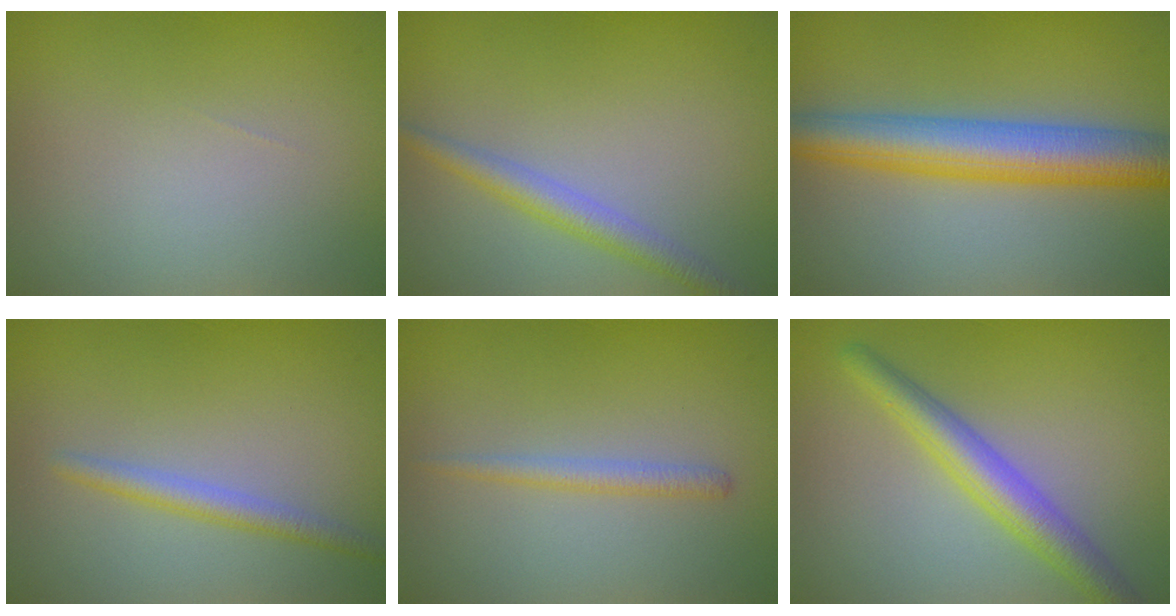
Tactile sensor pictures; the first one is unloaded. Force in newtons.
{"total": 2.7, "press": 2.7, "slide": 0.1}
{"total": 7.1, "press": 7.1, "slide": 0.2}
{"total": 2.1, "press": 2.1, "slide": 0.1}
{"total": 1.5, "press": 1.5, "slide": 0.1}
{"total": 4.5, "press": 4.5, "slide": 0.1}